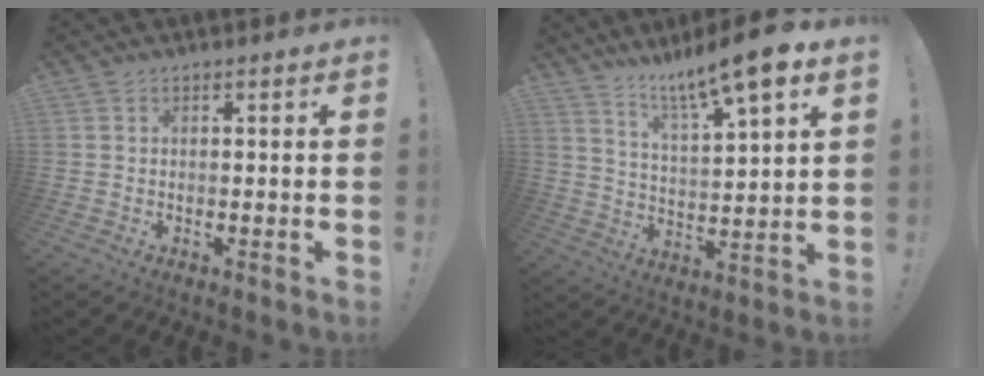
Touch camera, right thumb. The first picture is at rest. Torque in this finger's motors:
{"motor_torque": [1.19, 1.41, 1.02, 0.95, 0.17]}